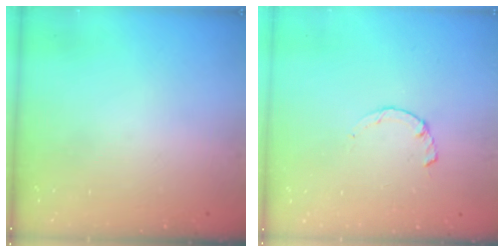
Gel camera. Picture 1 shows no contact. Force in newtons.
{"total": 2.2, "press": 2.2, "slide": 0.2}